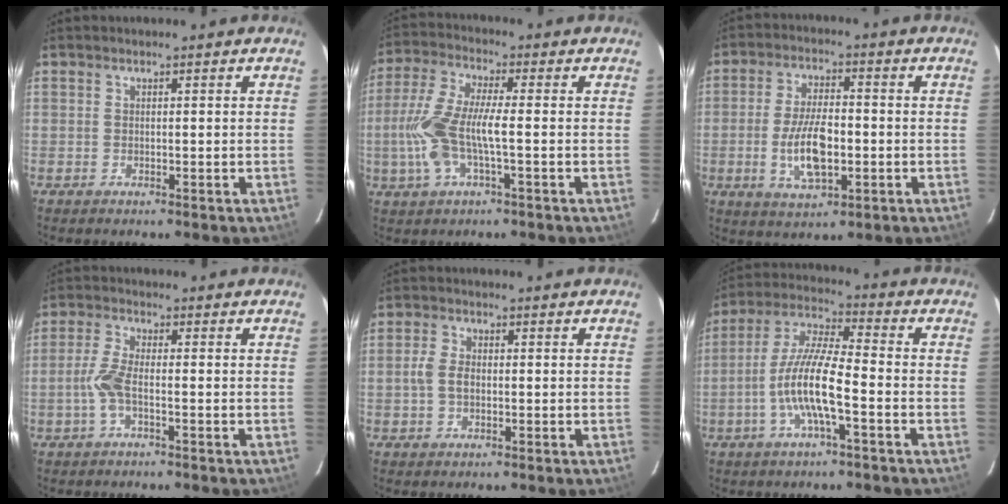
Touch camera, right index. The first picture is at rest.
{"total": 11.1, "force": [-2.2, 3.0, 10.4], "torque": [-0.231, 0.001, -0.040]}
{"total": 10.2, "force": [-2.1, 4.5, 8.9], "torque": [-0.175, -0.003, -0.034]}
{"total": 4.4, "force": [-1.4, 0.9, 4.1], "torque": [-0.095, 0.004, -0.029]}
{"total": 3.4, "force": [-0.5, 2.1, 2.7], "torque": [-0.058, 0.008, -0.008]}
{"total": 11.3, "force": [-3.8, 1.7, 10.5], "torque": [-0.220, 0.002, -0.075]}